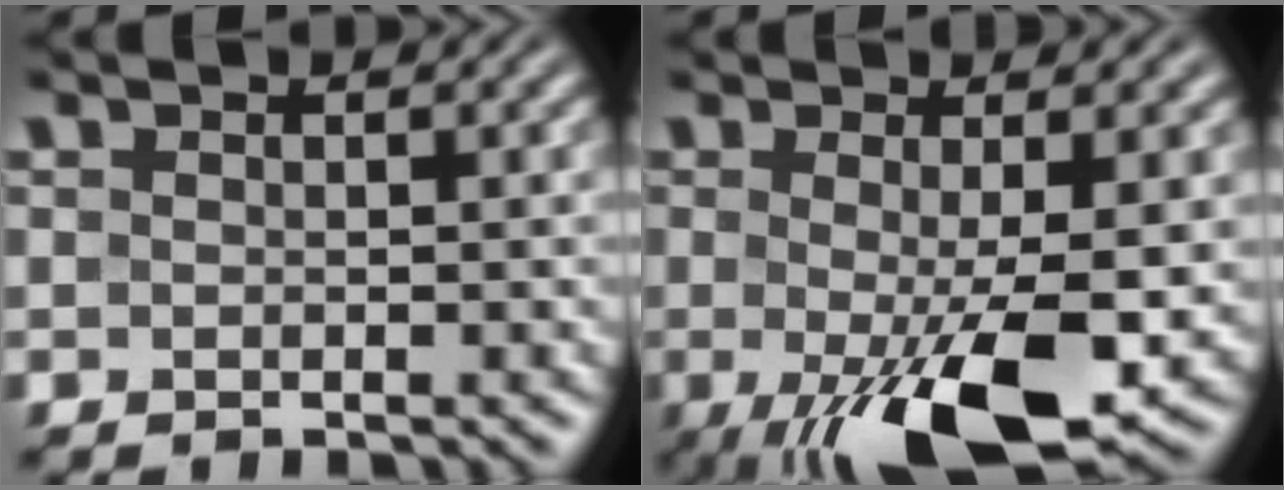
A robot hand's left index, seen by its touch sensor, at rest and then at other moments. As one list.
[{"total": 8.7, "force": [-2.0, 2.1, 8.2], "torque": [-0.140, -0.022, -0.025]}]